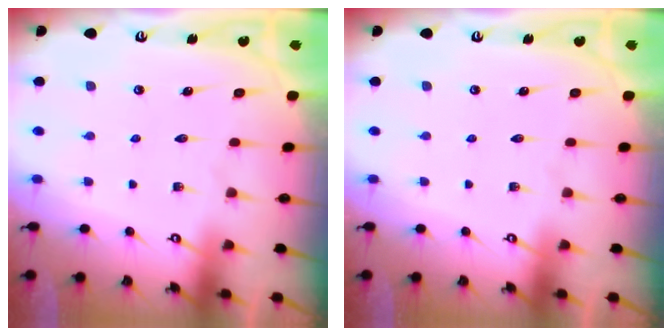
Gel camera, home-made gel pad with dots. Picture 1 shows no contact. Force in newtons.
{"total": 0.0}